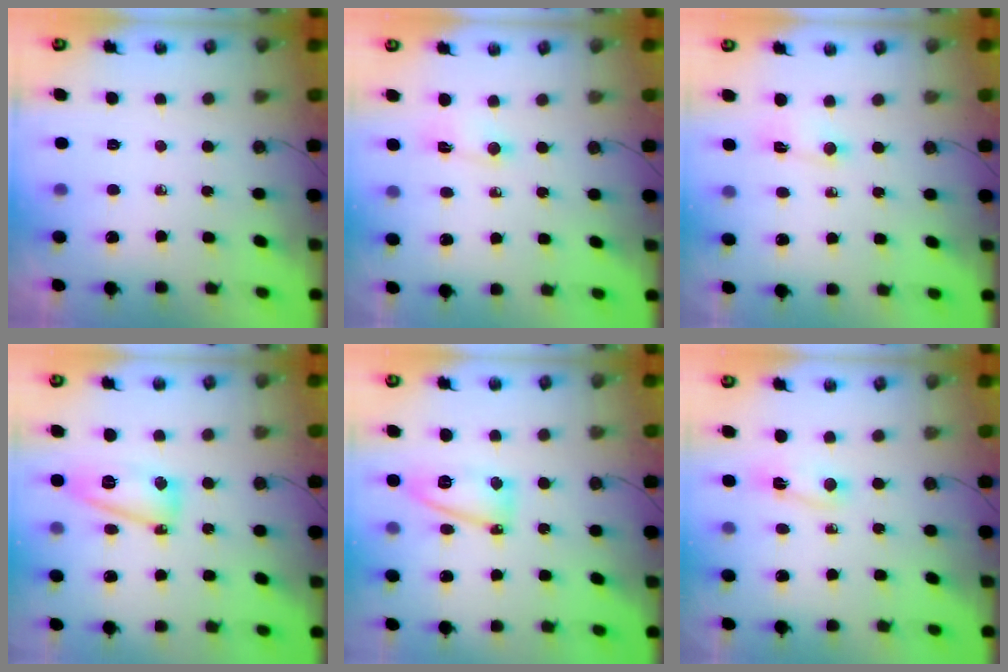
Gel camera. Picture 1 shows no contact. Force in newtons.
{"total": 2.9, "press": 2.9, "slide": 0.4}
{"total": 2.9, "press": 2.9, "slide": 0.4}
{"total": 10.5, "press": 10.2, "slide": 2.1}
{"total": 8.9, "press": 8.9, "slide": 0.6}
{"total": 2.4, "press": 2.3, "slide": 0.4}